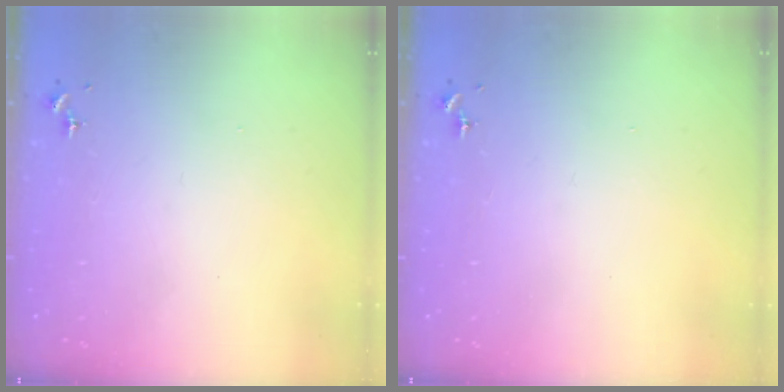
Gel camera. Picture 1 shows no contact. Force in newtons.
{"total": 0.0}